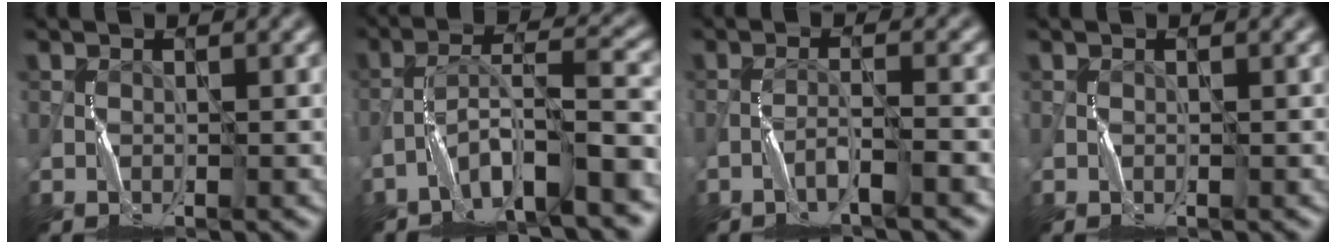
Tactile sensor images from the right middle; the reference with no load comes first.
{"total": 7.4, "force": [-4.5, 1.3, 5.7], "torque": [-0.095, 0.021, -0.082]}
{"total": 2.3, "force": [-1.5, 0.1, 1.8], "torque": [-0.032, 0.013, -0.034]}
{"total": 0.0}